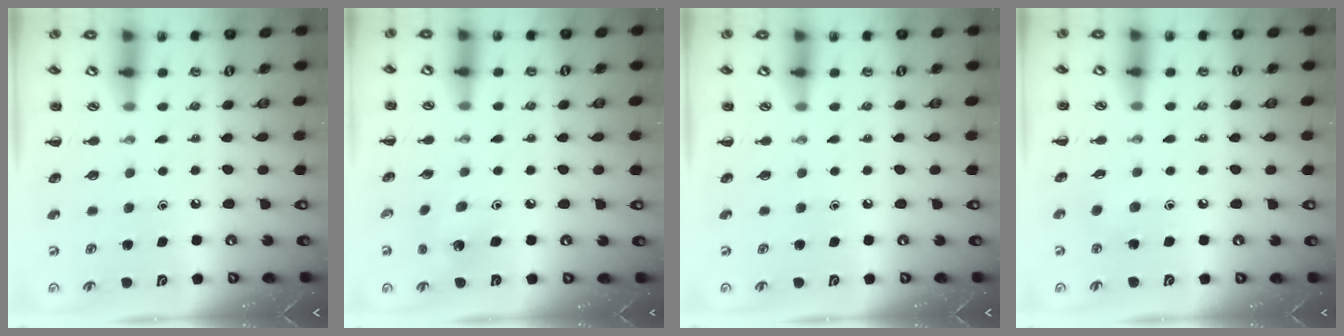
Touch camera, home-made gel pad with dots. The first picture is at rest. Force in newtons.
{"total": 2.2, "press": 2.2, "slide": 0.4}
{"total": 0.0}
{"total": 3.0, "press": 2.9, "slide": 0.9}